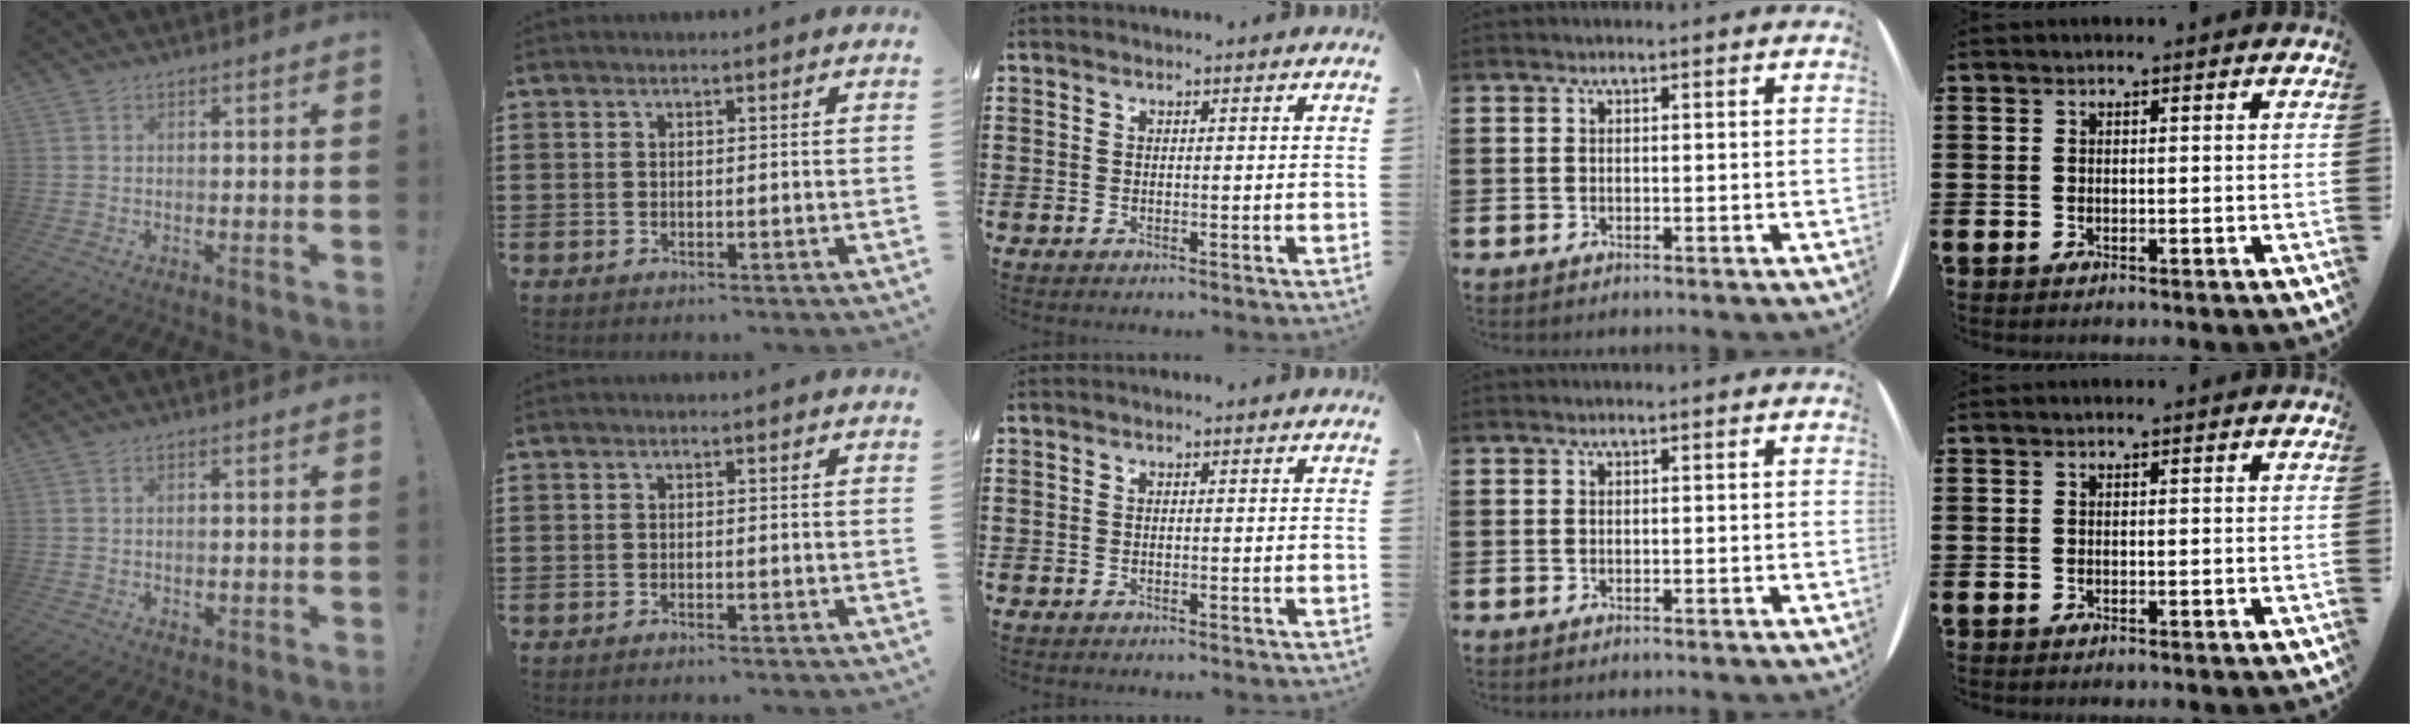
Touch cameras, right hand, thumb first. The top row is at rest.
{"thumb": {"total": 0.9, "force": [0.0, 0.5, 0.8], "torque": [-0.004, -0.001, -0.001]}, "index": {"total": 0.7, "force": [-0.7, -0.1, 0.2], "torque": [-0.006, -0.005, -0.013]}}